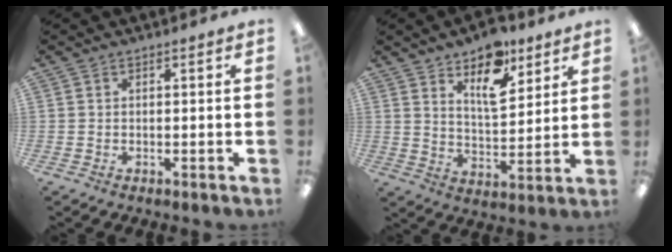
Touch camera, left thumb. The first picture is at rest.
{"total": 12.6, "force": [8.3, 5.8, 7.4], "torque": [-0.101, -0.043, 0.141]}